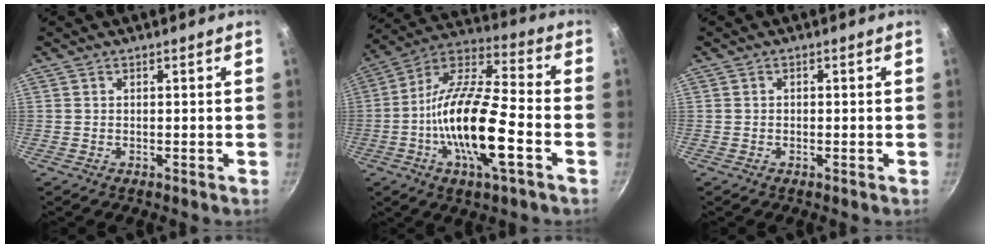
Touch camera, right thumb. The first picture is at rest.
{"total": 19.7, "force": [-5.4, 6.1, 18.0], "torque": [-0.327, 0.032, -0.121]}
{"total": 0.6, "force": [-0.3, 0.5, 0.0], "torque": [0.001, 0.003, -0.006]}